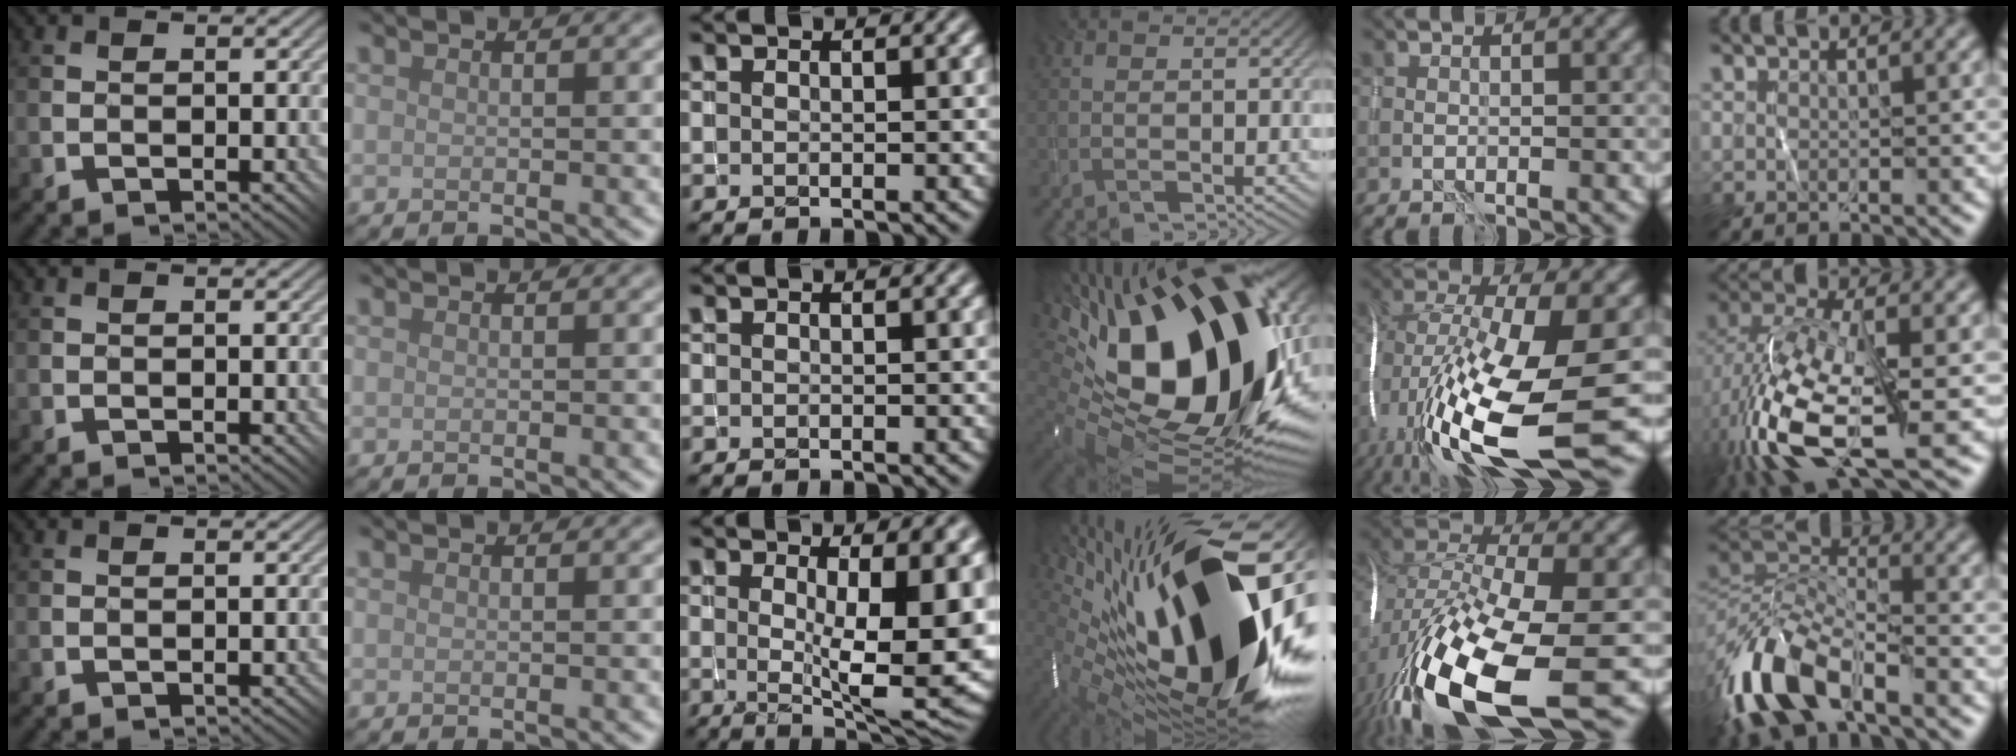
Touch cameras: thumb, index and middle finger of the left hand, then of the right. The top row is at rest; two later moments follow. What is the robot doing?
{"motion": "wrap", "object": "thread"}